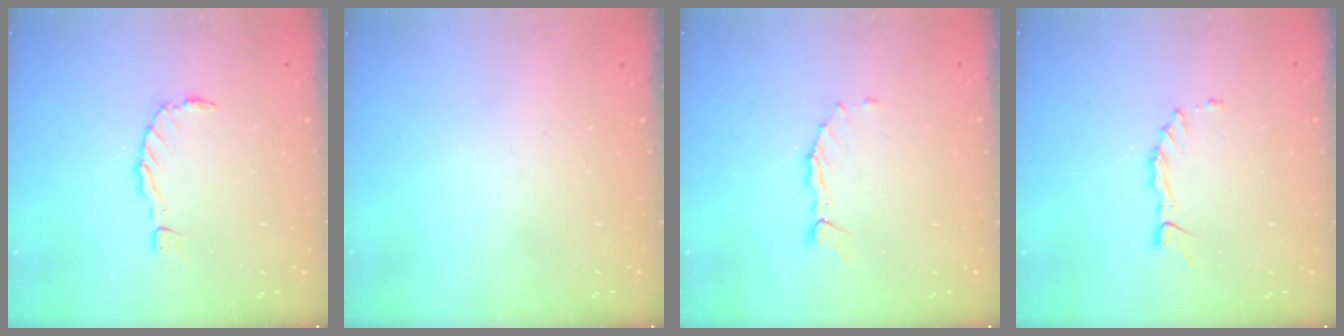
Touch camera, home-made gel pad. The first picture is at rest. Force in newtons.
{"total": 0.0}
{"total": 1.0, "press": 1.0, "slide": 0.2}
{"total": 1.5, "press": 1.5, "slide": 0.4}